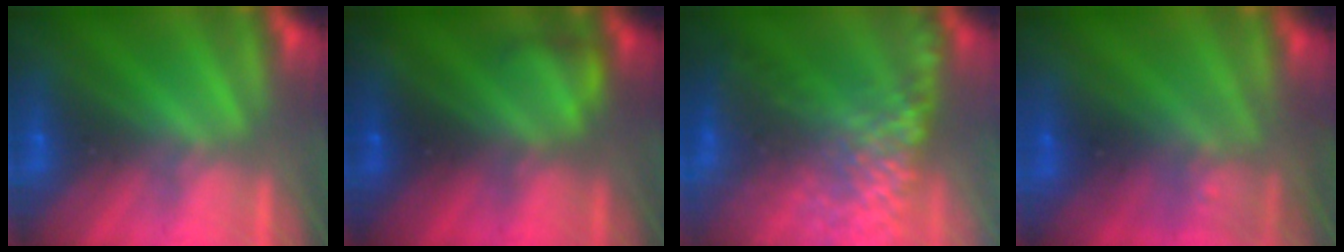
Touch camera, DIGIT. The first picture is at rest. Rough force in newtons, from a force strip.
{"total": 2.3}
{"total": 12.7}
{"total": 2.7}